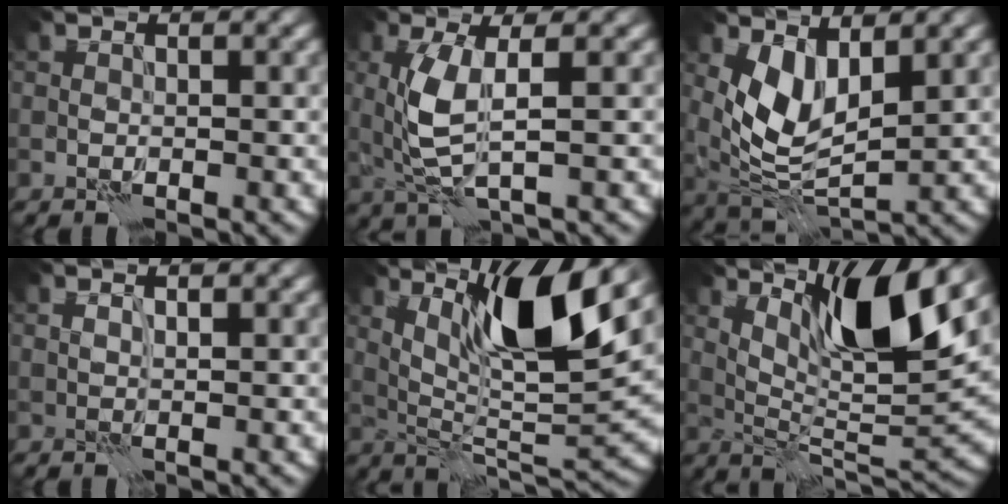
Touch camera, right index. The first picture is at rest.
{"total": 3.3, "force": [1.1, 0.3, 3.1], "torque": [-0.080, -0.005, 0.027]}
{"total": 4.4, "force": [2.4, 1.8, 3.3], "torque": [-0.073, -0.014, 0.057]}
{"total": 1.2, "force": [1.0, -0.6, -0.2], "torque": [0.004, 0.000, 0.019]}
{"total": 9.3, "force": [5.0, 1.1, 7.8], "torque": [-0.122, -0.012, 0.096]}
{"total": 8.8, "force": [5.3, 1.1, 6.9], "torque": [-0.111, -0.010, 0.101]}